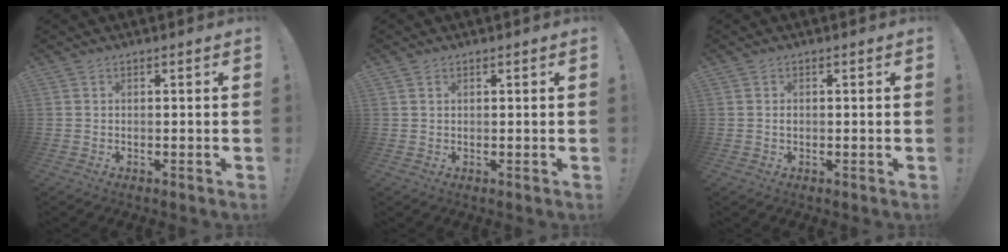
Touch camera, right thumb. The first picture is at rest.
{"total": 1.0, "force": [0.7, 0.7, 0.2], "torque": [0.003, -0.002, 0.011]}
{"total": 0.7, "force": [0.0, 0.5, 0.4], "torque": [-0.011, 0.003, 0.000]}